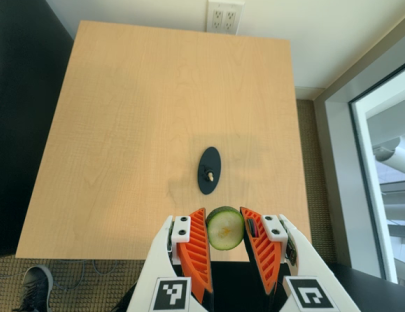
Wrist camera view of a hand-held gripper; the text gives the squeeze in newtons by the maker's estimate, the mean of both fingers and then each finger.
{"total": 7.9, "left": 7.6, "right": 8.1}